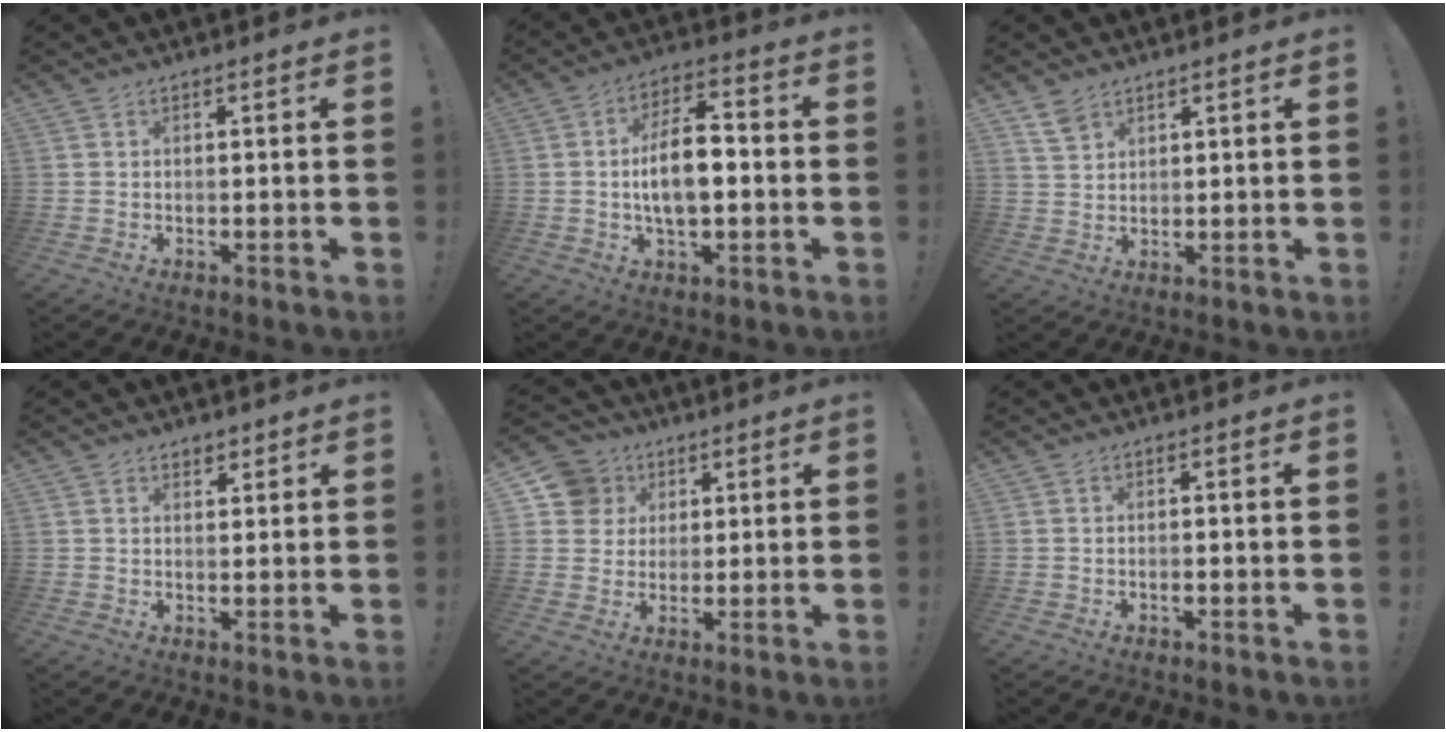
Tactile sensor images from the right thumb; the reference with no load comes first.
{"total": 11.6, "force": [-1.1, 5.7, 10.0], "torque": [-0.175, 0.005, -0.024]}
{"total": 4.4, "force": [3.3, 2.3, 1.8], "torque": [-0.022, -0.018, 0.061]}
{"total": 2.4, "force": [1.8, 1.6, 0.4], "torque": [0.005, -0.010, 0.030]}
{"total": 9.8, "force": [3.4, 8.9, 2.1], "torque": [-0.024, -0.014, 0.070]}
{"total": 0.7, "force": [-0.4, 0.3, 0.5], "torque": [-0.014, 0.004, -0.005]}